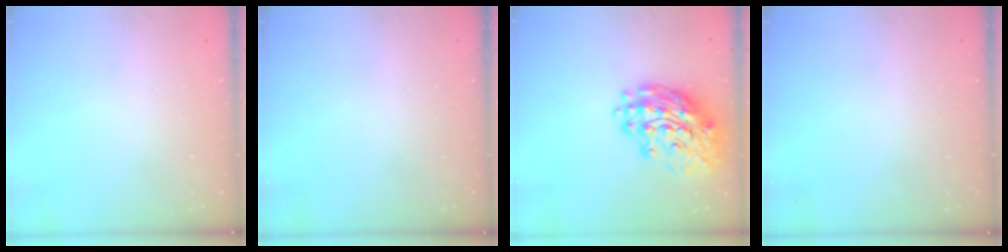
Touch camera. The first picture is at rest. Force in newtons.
{"total": 0.0}
{"total": 16.6, "press": 16.5, "slide": 1.7}
{"total": 0.0}